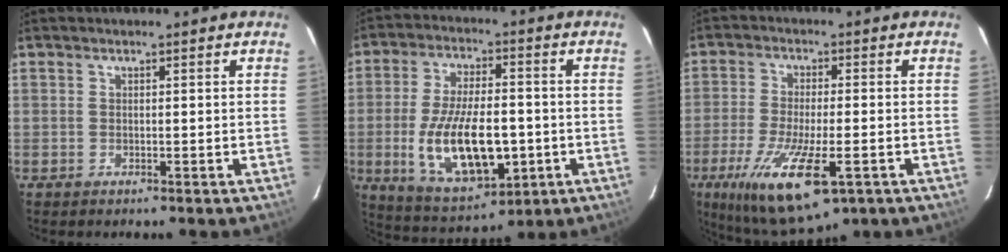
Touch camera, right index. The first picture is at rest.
{"total": 18.0, "force": [-3.6, 8.3, 15.6], "torque": [-0.310, -0.020, -0.044]}
{"total": 17.0, "force": [-8.2, 5.4, 13.9], "torque": [-0.281, -0.055, -0.134]}